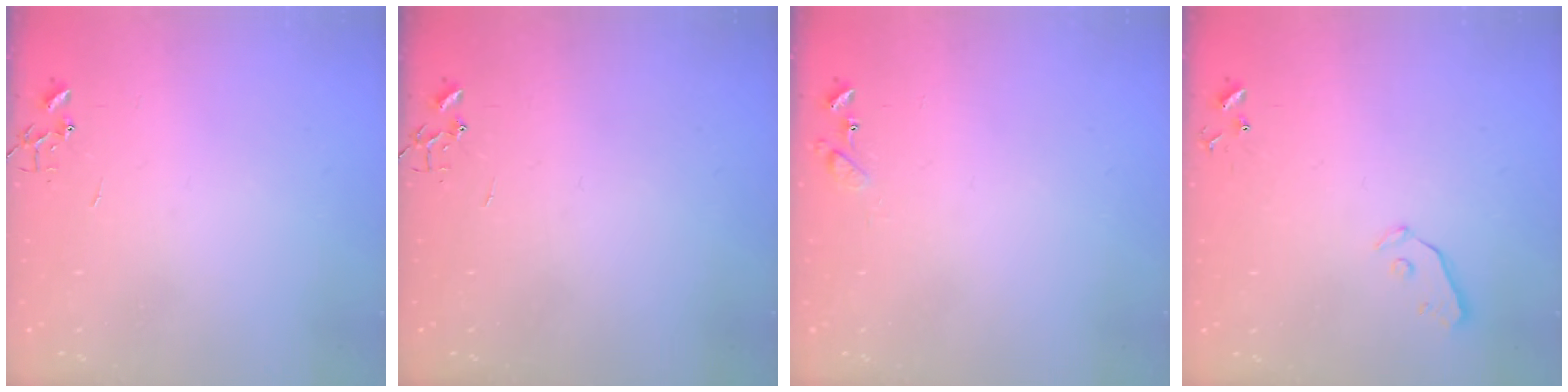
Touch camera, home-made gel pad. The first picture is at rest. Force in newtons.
{"total": 0.0}
{"total": 6.7, "press": 6.6, "slide": 0.8}
{"total": 3.2, "press": 3.2, "slide": 0.4}